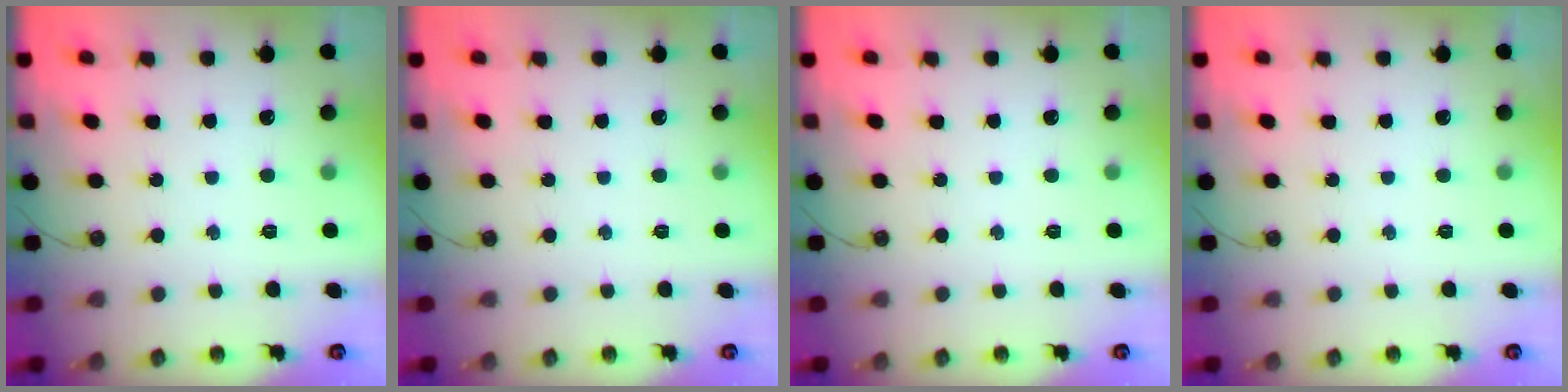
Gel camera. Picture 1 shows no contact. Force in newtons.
{"total": 0.0}
{"total": 0.0}
{"total": 0.0}